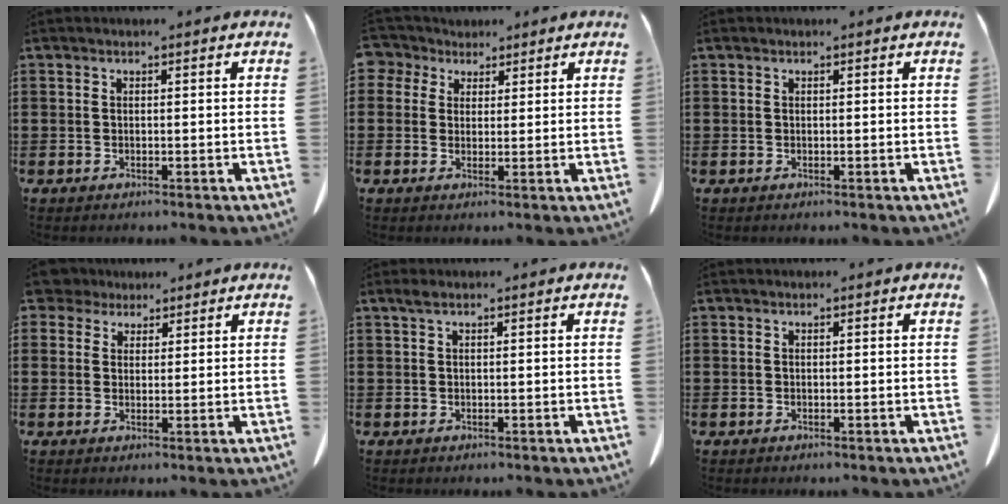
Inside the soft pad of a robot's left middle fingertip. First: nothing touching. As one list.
[{"total": 3.5, "force": [2.2, 2.6, 0.3], "torque": [-0.015, 0.006, 0.038]}, {"total": 0.0}, {"total": 3.5, "force": [2.7, 2.1, 0.7], "torque": [-0.021, 0.007, 0.048]}, {"total": 0.9, "force": [0.4, 0.1, 0.8], "torque": [-0.016, 0.003, 0.007]}, {"total": 0.0}]